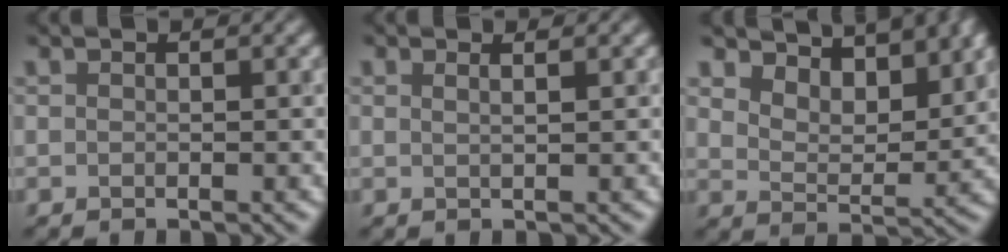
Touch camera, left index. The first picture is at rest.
{"total": 1.2, "force": [0.8, 0.3, 0.8], "torque": [-0.004, 0.015, 0.010]}
{"total": 7.0, "force": [6.4, 1.4, 2.5], "torque": [-0.062, -0.009, 0.115]}